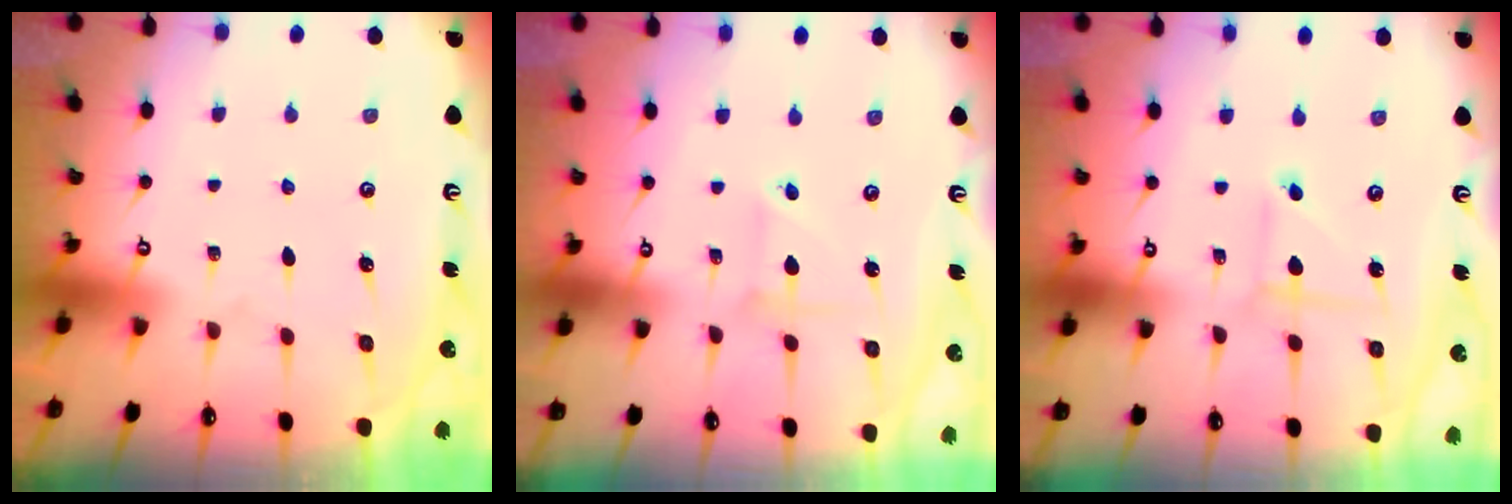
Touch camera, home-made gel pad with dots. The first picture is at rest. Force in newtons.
{"total": 2.4, "press": 2.4, "slide": 0.2}
{"total": 1.8, "press": 1.8, "slide": 0.2}